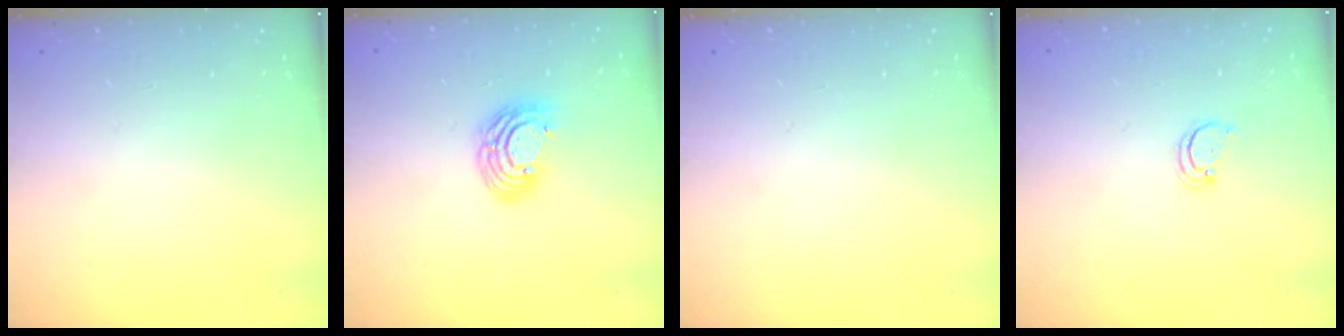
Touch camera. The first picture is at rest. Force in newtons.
{"total": 8.5, "press": 8.4, "slide": 1.3}
{"total": 0.0}
{"total": 1.5, "press": 1.5, "slide": 0.1}